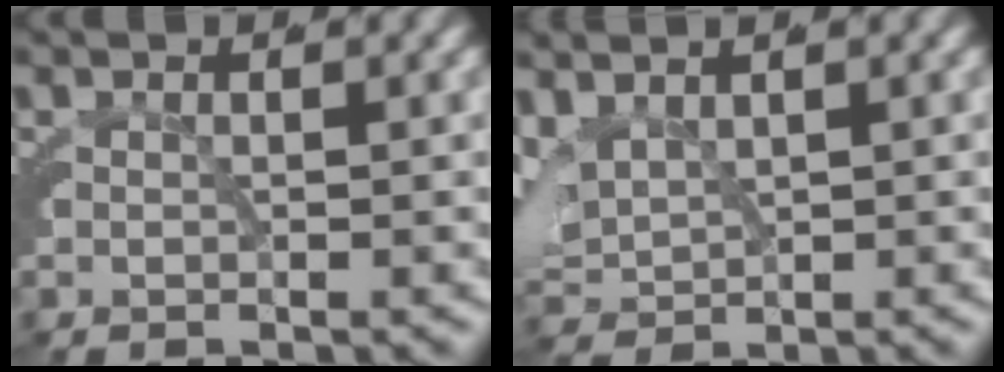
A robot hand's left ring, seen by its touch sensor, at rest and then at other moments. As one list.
[{"total": 4.9, "force": [1.4, 3.8, 2.7], "torque": [-0.086, -0.012, 0.032]}]